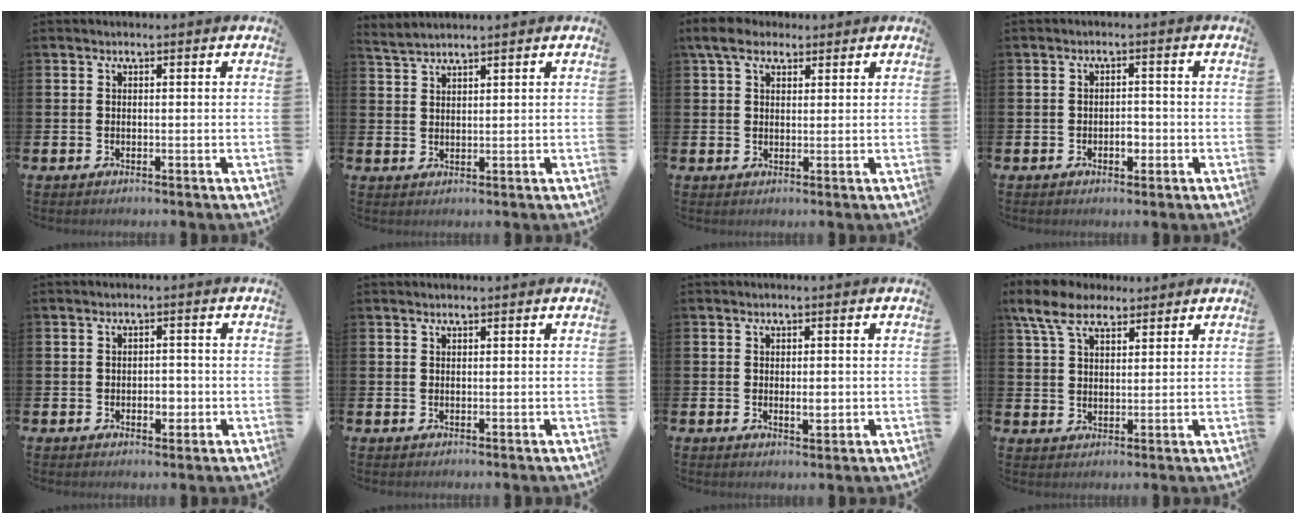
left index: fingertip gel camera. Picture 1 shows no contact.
{"total": 2.1, "force": [2.1, -0.2, -0.3], "torque": [-0.004, -0.005, 0.041]}
{"total": 5.3, "force": [4.0, 2.7, 2.0], "torque": [-0.034, -0.005, 0.071]}
{"total": 1.9, "force": [-0.7, 1.2, 1.3], "torque": [-0.012, -0.002, -0.016]}
{"total": 2.1, "force": [-0.6, 1.4, 1.4], "torque": [-0.014, -0.002, -0.014]}
{"total": 0.6, "force": [0.6, 0.0, 0.0], "torque": [0.004, -0.001, 0.010]}
{"total": 1.7, "force": [0.0, 0.8, 1.5], "torque": [-0.017, -0.003, -0.004]}
{"total": 7.6, "force": [5.9, 3.5, 3.1], "torque": [-0.068, -0.014, 0.107]}